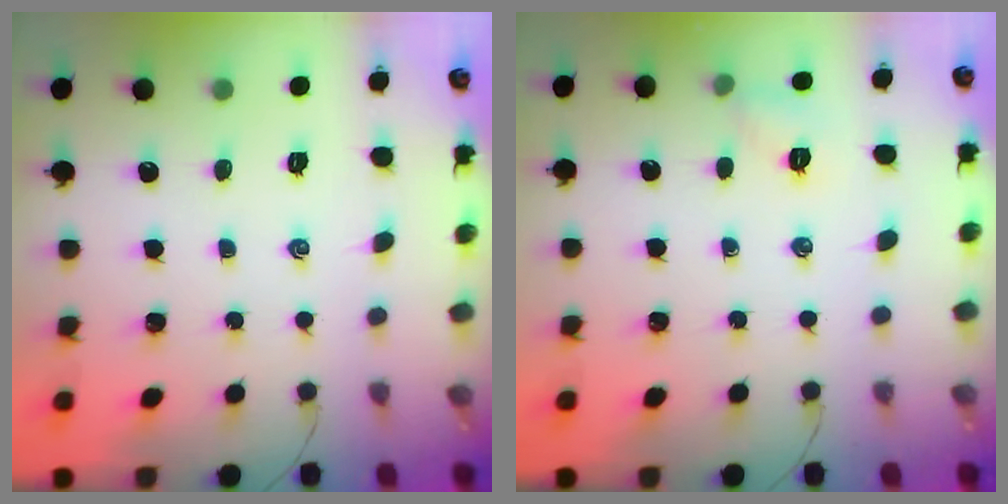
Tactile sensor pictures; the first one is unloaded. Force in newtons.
{"total": 5.6, "press": 5.4, "slide": 1.5}